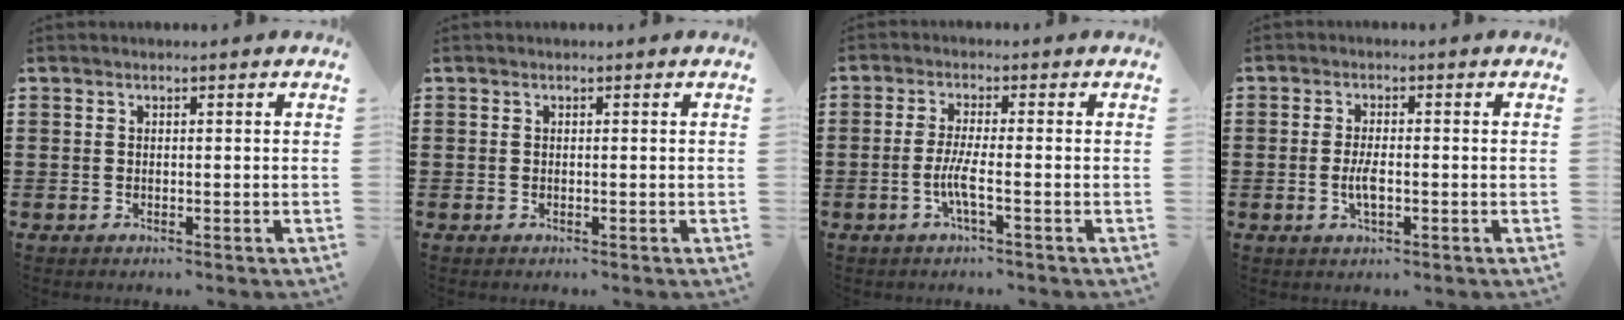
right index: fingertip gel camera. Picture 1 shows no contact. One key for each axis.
{"total": 0.0}
{"total": 4.2, "fx": -1.6, "fy": 0.3, "fz": 3.9, "tx": -0.088, "ty": -0.008, "tz": -0.039}
{"total": 3.4, "fx": -0.8, "fy": 1.1, "fz": 3.1, "tx": -0.063, "ty": 0.000, "tz": -0.017}